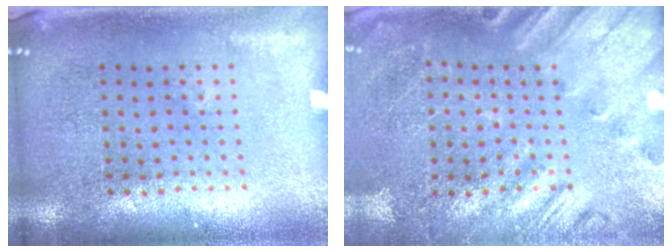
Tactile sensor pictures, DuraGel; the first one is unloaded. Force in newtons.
{"total": 2.4, "press": 2.0, "slide": 1.3}